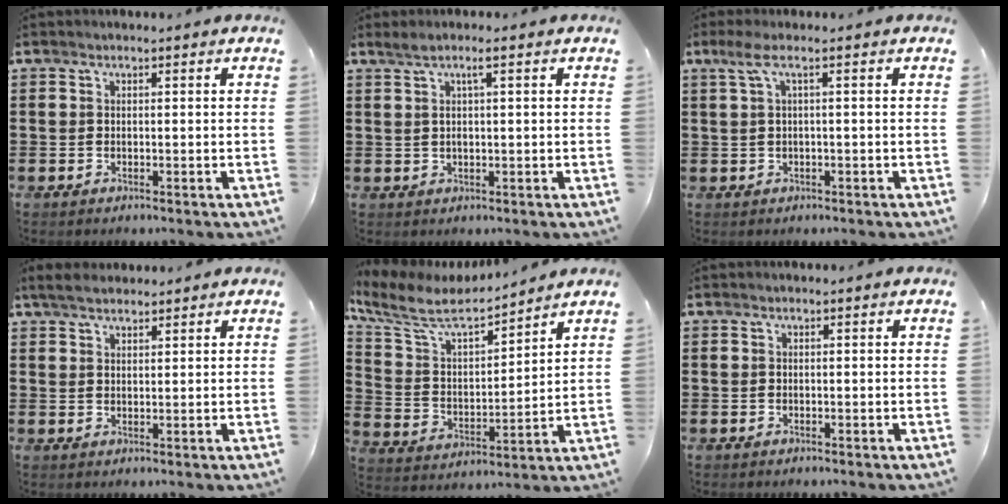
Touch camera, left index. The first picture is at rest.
{"total": 2.4, "force": [0.7, 0.4, 2.3], "torque": [-0.043, 0.003, 0.009]}
{"total": 2.5, "force": [0.1, 0.1, 2.4], "torque": [-0.056, 0.000, -0.004]}
{"total": 2.8, "force": [2.4, 1.0, 1.2], "torque": [-0.031, 0.004, 0.045]}
{"total": 7.1, "force": [6.4, 1.7, 2.7], "torque": [-0.084, -0.040, 0.108]}
{"total": 0.0}